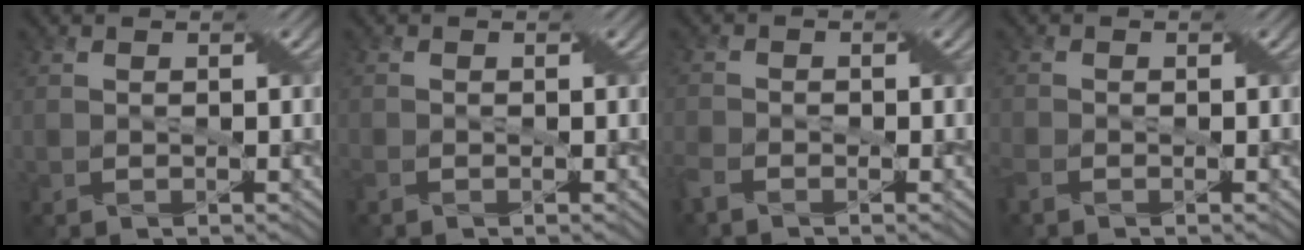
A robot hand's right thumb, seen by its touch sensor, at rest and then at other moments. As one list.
[{"total": 1.3, "force": [-0.9, 0.7, 0.6], "torque": [-0.019, -0.005, -0.020]}, {"total": 2.6, "force": [-1.8, 1.2, 1.4], "torque": [-0.036, -0.004, -0.046]}, {"total": 2.0, "force": [-1.4, 1.0, 1.0], "torque": [-0.030, -0.007, -0.036]}]